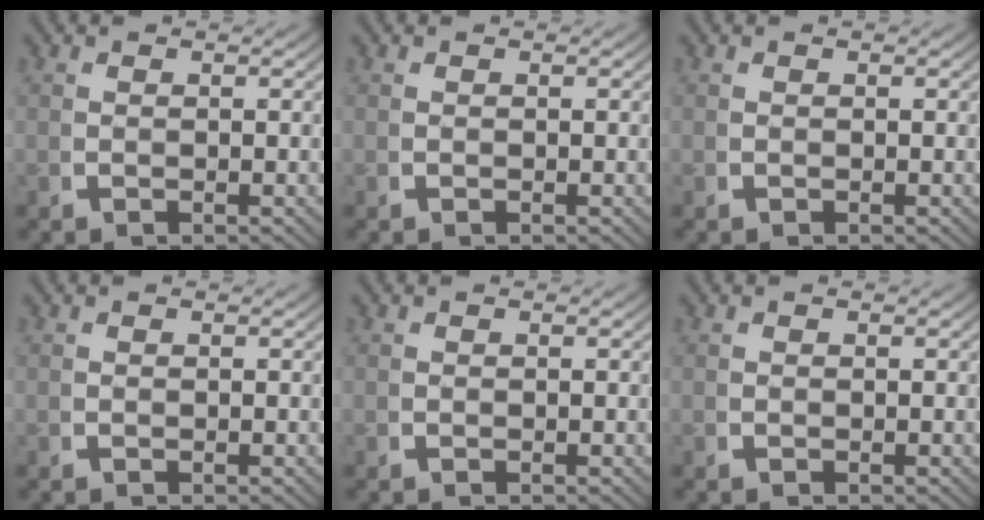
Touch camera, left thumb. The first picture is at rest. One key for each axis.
{"total": 0.0}
{"total": 0.0}
{"total": 0.0}
{"total": 0.0}
{"total": 0.0}